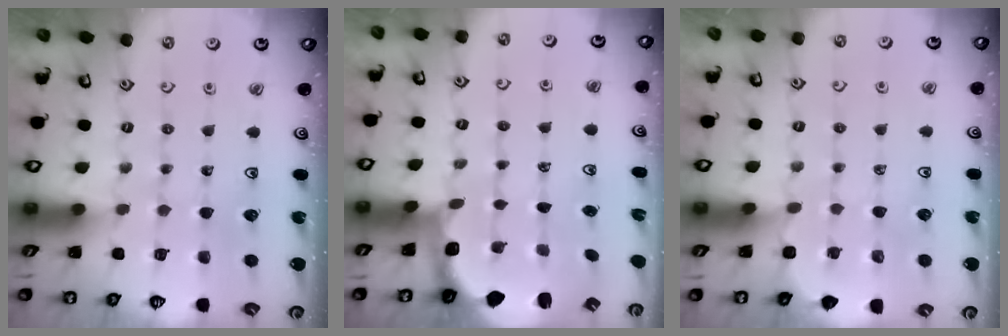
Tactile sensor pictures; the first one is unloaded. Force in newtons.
{"total": 2.4, "press": 1.2, "slide": 2.1}
{"total": 2.3, "press": 2.3, "slide": 0.2}